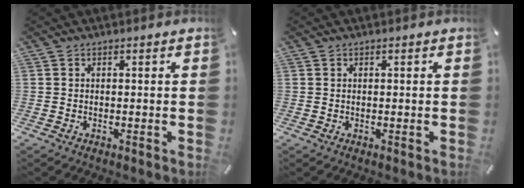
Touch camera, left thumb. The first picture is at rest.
{"total": 0.0}